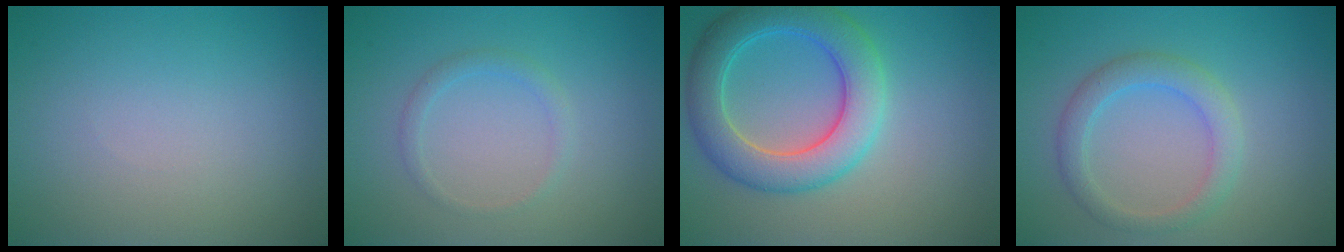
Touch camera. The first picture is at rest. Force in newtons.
{"total": 1.2, "press": 1.2, "slide": 0.0}
{"total": 6.4, "press": 6.4, "slide": 0.3}
{"total": 2.9, "press": 2.9, "slide": 0.2}